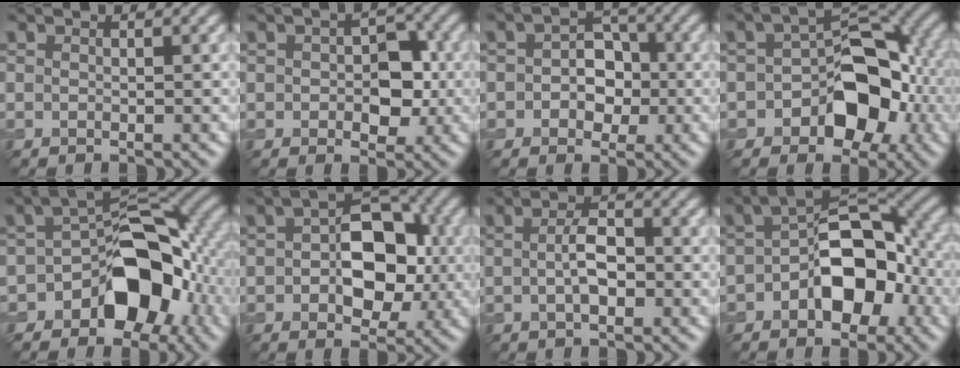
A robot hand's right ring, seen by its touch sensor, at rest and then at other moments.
{"total": 4.1, "force": [0.2, 2.6, 3.2], "torque": [-0.043, 0.001, 0.005]}
{"total": 3.5, "force": [-0.1, 2.8, 2.1], "torque": [-0.025, 0.006, -0.008]}
{"total": 7.8, "force": [-2.1, 5.0, 5.6], "torque": [-0.070, 0.014, -0.038]}
{"total": 9.5, "force": [-3.4, 6.0, 6.6], "torque": [-0.083, 0.014, -0.059]}
{"total": 7.7, "force": [0.2, 4.9, 6.0], "torque": [-0.081, 0.011, -0.001]}
{"total": 2.2, "force": [0.0, 0.8, 2.1], "torque": [-0.046, 0.005, -0.002]}
{"total": 8.2, "force": [-1.8, 4.7, 6.5], "torque": [-0.093, 0.022, -0.036]}